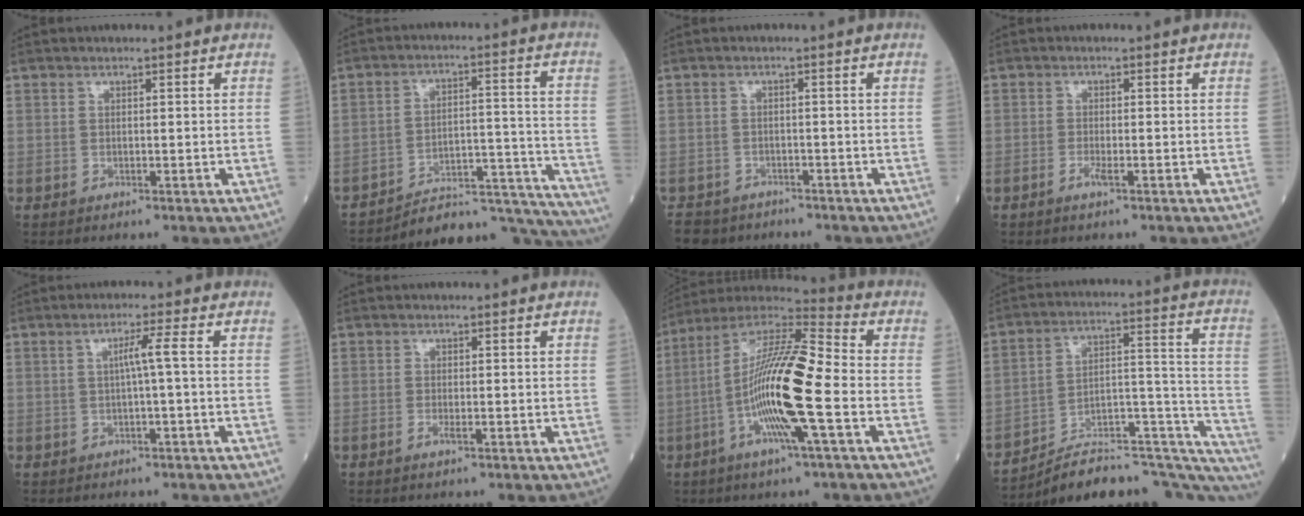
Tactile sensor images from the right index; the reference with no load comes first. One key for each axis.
{"total": 19.8, "fx": -19.4, "fy": 1.5, "fz": 3.4, "tx": -0.009, "ty": 0.041, "tz": -0.265}
{"total": 5.7, "fx": -4.8, "fy": 3.1, "fz": 0.5, "tx": -0.008, "ty": -0.001, "tz": -0.078}
{"total": 1.7, "fx": -0.9, "fy": 0.1, "fz": 1.4, "tx": -0.031, "ty": -0.002, "tz": -0.018}
{"total": 2.7, "fx": -0.1, "fy": -0.6, "fz": 2.7, "tx": -0.045, "ty": 0.005, "tz": 0.000}
{"total": 1.1, "fx": -0.5, "fy": 0.1, "fz": 1.0, "tx": -0.022, "ty": -0.002, "tz": -0.010}
{"total": 17.2, "fx": -3.8, "fy": 0.9, "fz": 16.8, "tx": -0.326, "ty": -0.002, "tz": -0.079}
{"total": 24.6, "fx": -21.6, "fy": 5.3, "fz": 10.4, "tx": -0.083, "ty": 0.056, "tz": -0.303}